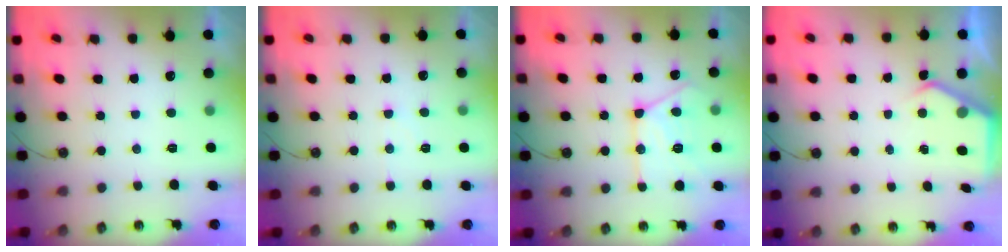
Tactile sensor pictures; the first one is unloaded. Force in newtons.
{"total": 2.7, "press": 2.7, "slide": 0.3}
{"total": 16.1, "press": 16.1, "slide": 1.4}
{"total": 3.3, "press": 3.3, "slide": 0.5}